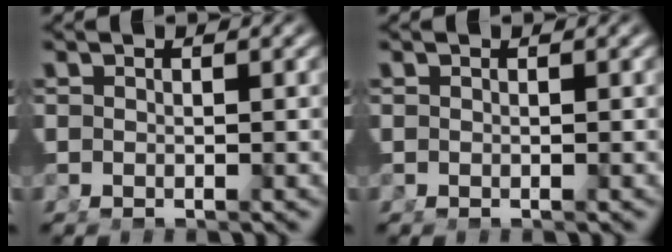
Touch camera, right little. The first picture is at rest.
{"total": 0.0}